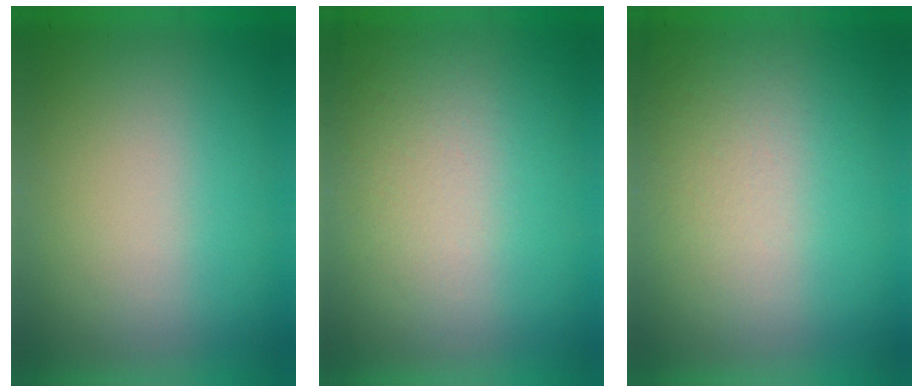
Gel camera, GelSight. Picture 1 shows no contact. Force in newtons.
{"total": 2.7}
{"total": 2.7}